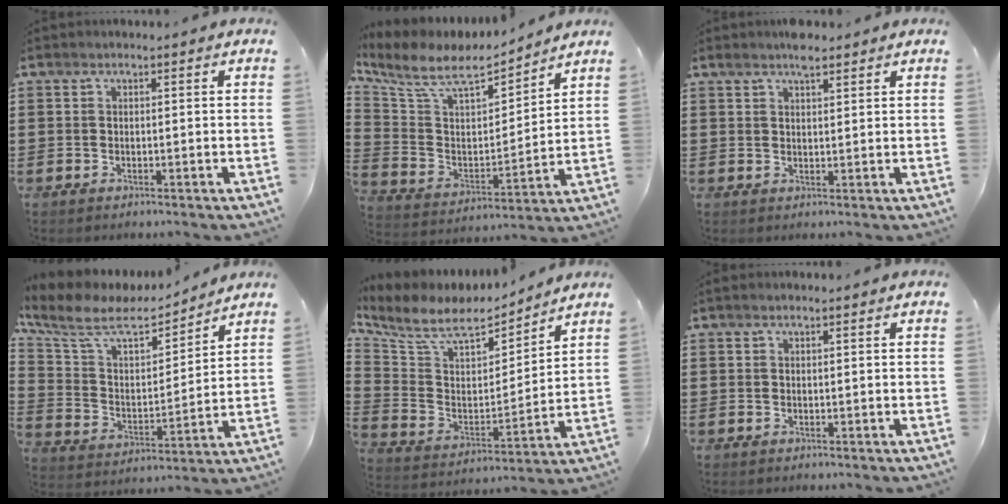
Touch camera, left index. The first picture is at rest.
{"total": 7.9, "force": [6.3, 2.9, 3.7], "torque": [-0.105, -0.038, 0.104]}
{"total": 3.4, "force": [2.7, 0.8, 1.9], "torque": [-0.041, 0.005, 0.049]}
{"total": 9.2, "force": [7.4, 3.1, 4.5], "torque": [-0.122, -0.042, 0.125]}
{"total": 8.4, "force": [7.1, 3.2, 3.3], "torque": [-0.102, -0.044, 0.120]}
{"total": 0.5, "force": [0.4, 0.2, 0.2], "torque": [-0.005, 0.003, 0.007]}